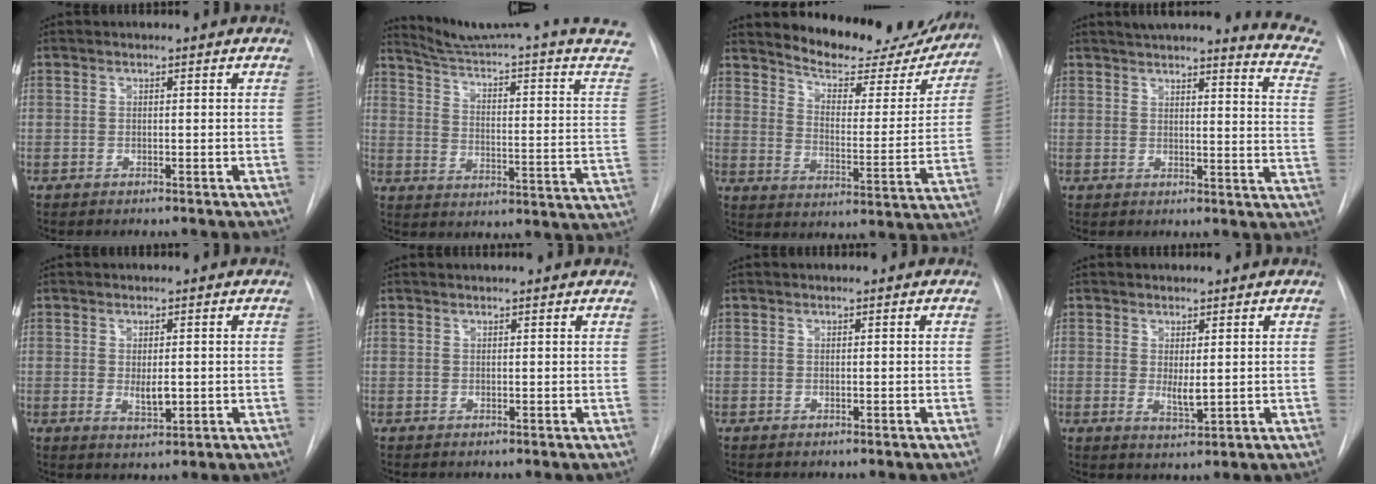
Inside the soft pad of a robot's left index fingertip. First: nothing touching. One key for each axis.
{"total": 23.5, "fx": 21.1, "fy": -1.9, "fz": 10.1, "tx": -0.155, "ty": -0.095, "tz": 0.268}
{"total": 19.0, "fx": 17.7, "fy": 4.9, "fz": 5.2, "tx": -0.058, "ty": -0.042, "tz": 0.229}
{"total": 15.9, "fx": 14.9, "fy": 0.4, "fz": 5.5, "tx": -0.061, "ty": -0.082, "tz": 0.154}
{"total": 2.8, "fx": 0.0, "fy": 1.2, "fz": 2.5, "tx": -0.044, "ty": -0.007, "tz": 0.005}
{"total": 3.8, "fx": 3.7, "fy": 0.2, "fz": 0.9, "tx": -0.013, "ty": 0.023, "tz": 0.039}
{"total": 0.0}
{"total": 2.7, "fx": 0.6, "fy": 0.8, "fz": 2.5, "tx": -0.046, "ty": -0.010, "tz": 0.018}